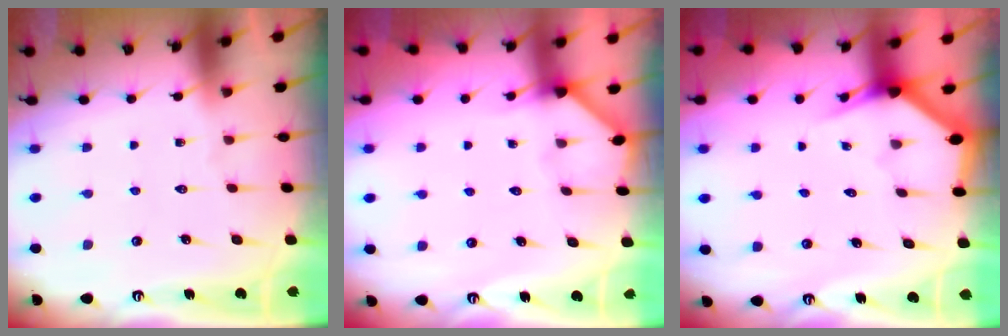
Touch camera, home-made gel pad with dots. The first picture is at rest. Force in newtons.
{"total": 2.6, "press": 2.6, "slide": 0.2}
{"total": 2.6, "press": 2.6, "slide": 0.1}